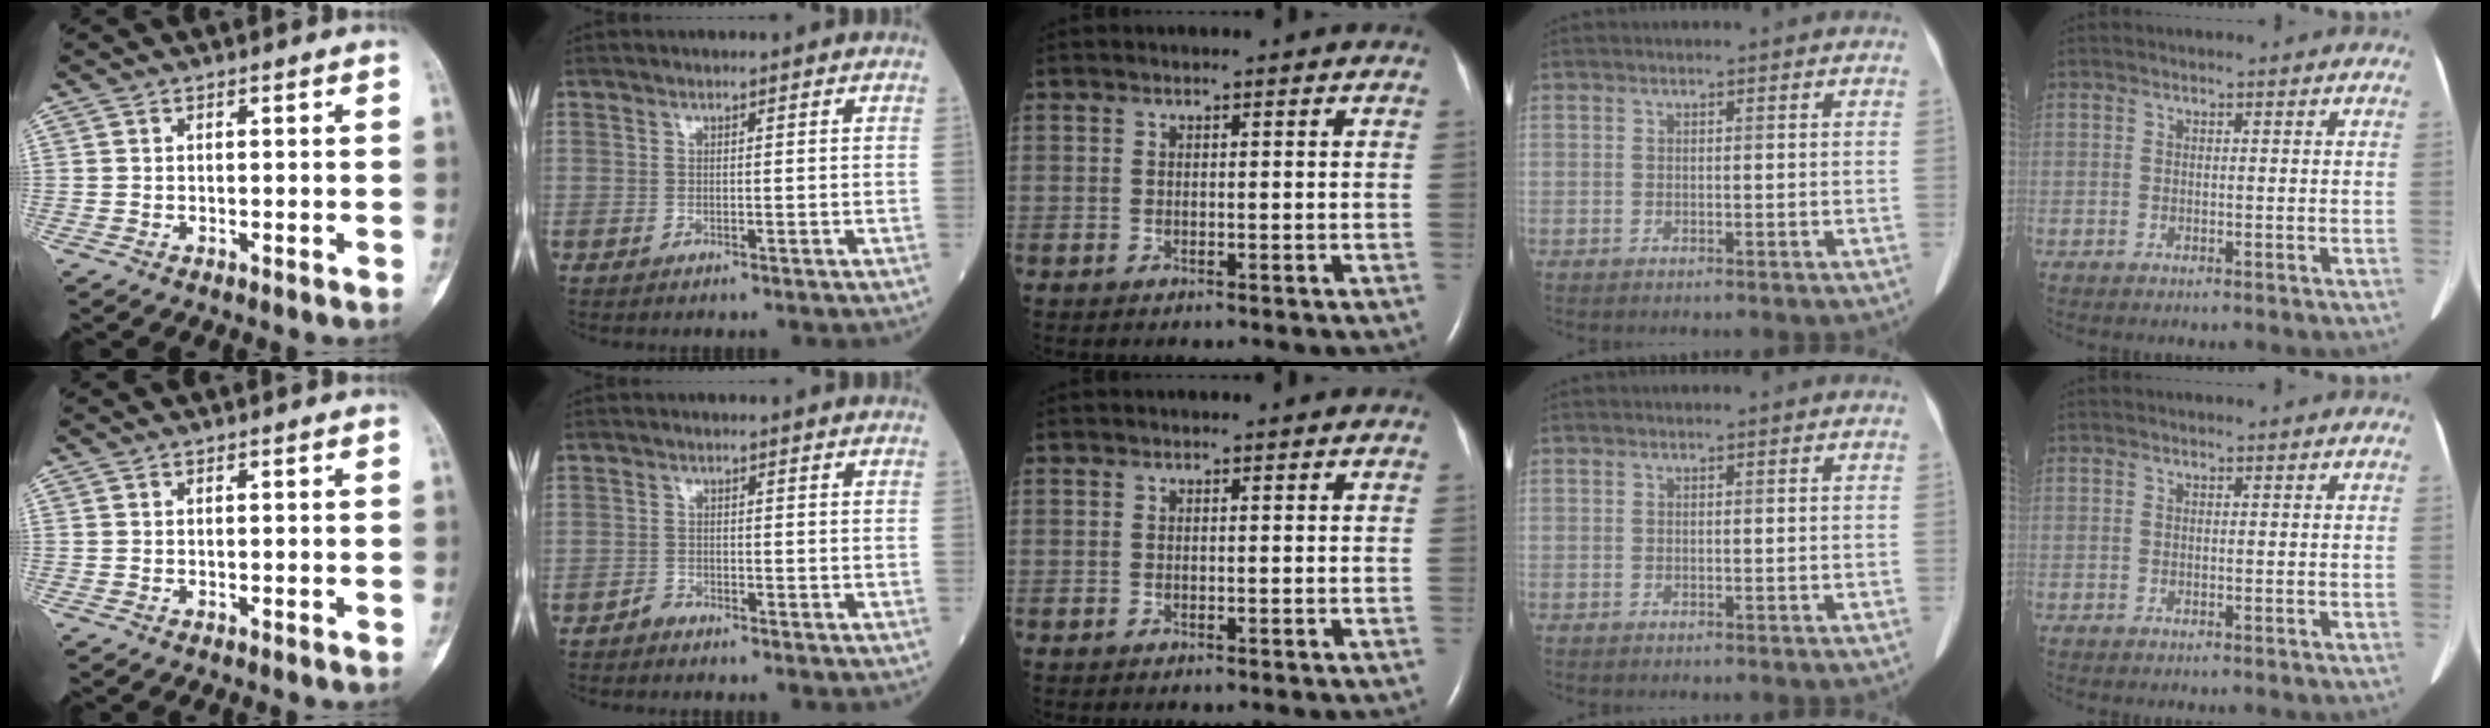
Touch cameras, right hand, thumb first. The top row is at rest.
{"index": {"total": 1.0, "force": [-1.0, 0.3, 0.0], "torque": [0.003, 0.000, -0.021]}}